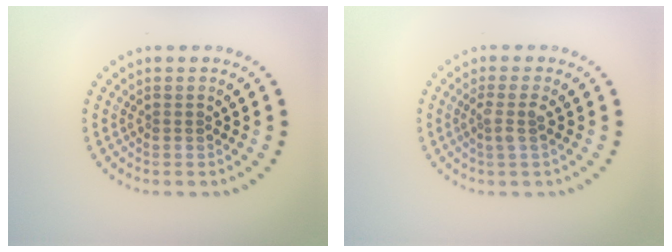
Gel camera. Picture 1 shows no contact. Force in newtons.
{"total": 1.7, "press": 1.3, "slide": 1.1}